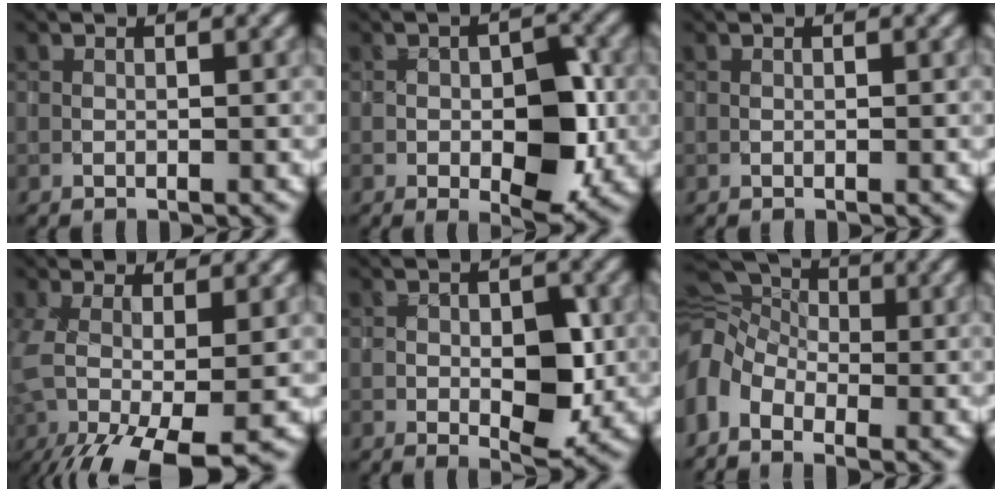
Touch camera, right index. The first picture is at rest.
{"total": 6.3, "force": [-1.0, 3.3, 5.3], "torque": [-0.083, -0.006, -0.012]}
{"total": 0.0}
{"total": 11.3, "force": [-4.1, 4.2, 9.6], "torque": [-0.201, -0.038, -0.053]}
{"total": 4.8, "force": [-0.5, 2.5, 4.1], "torque": [-0.069, -0.008, -0.003]}
{"total": 8.2, "force": [-0.5, 5.9, 5.6], "torque": [-0.106, 0.019, -0.014]}